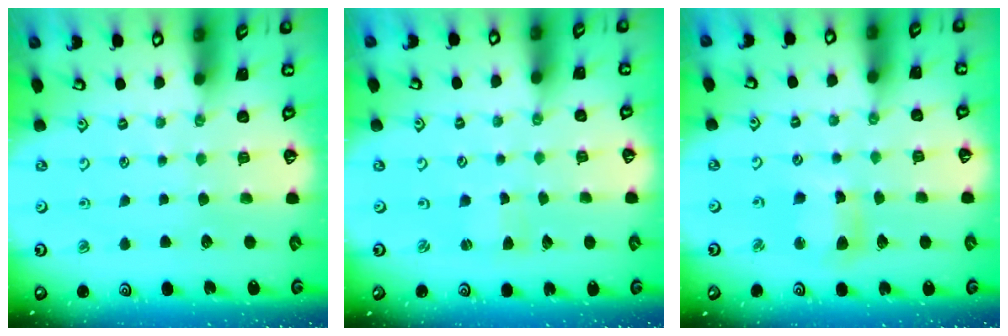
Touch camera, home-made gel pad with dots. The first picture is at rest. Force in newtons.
{"total": 1.7, "press": 1.6, "slide": 0.3}
{"total": 7.3, "press": 7.2, "slide": 1.2}